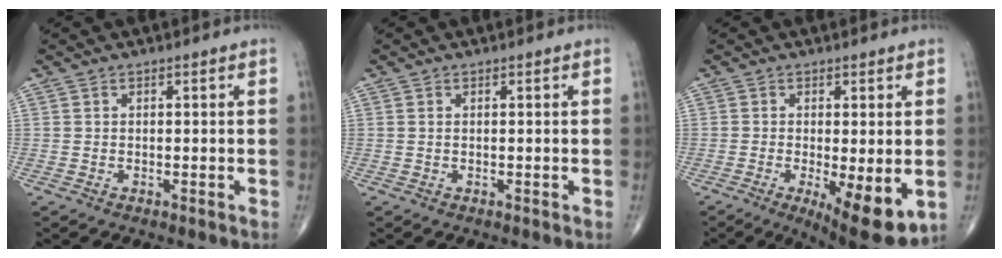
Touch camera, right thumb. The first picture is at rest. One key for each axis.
{"total": 0.0}
{"total": 11.0, "fx": -2.9, "fy": 3.5, "fz": 10.0, "tx": -0.145, "ty": -0.025, "tz": -0.035}